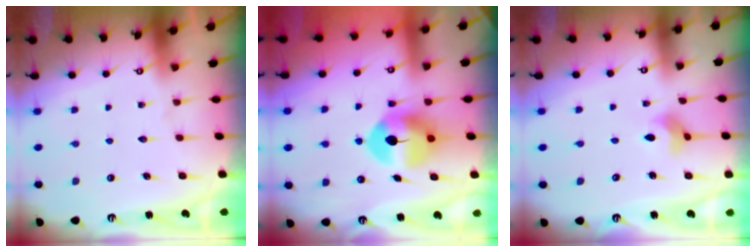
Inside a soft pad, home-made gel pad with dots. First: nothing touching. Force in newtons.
{"total": 9.4, "press": 9.3, "slide": 1.3}
{"total": 3.0, "press": 3.0, "slide": 0.6}